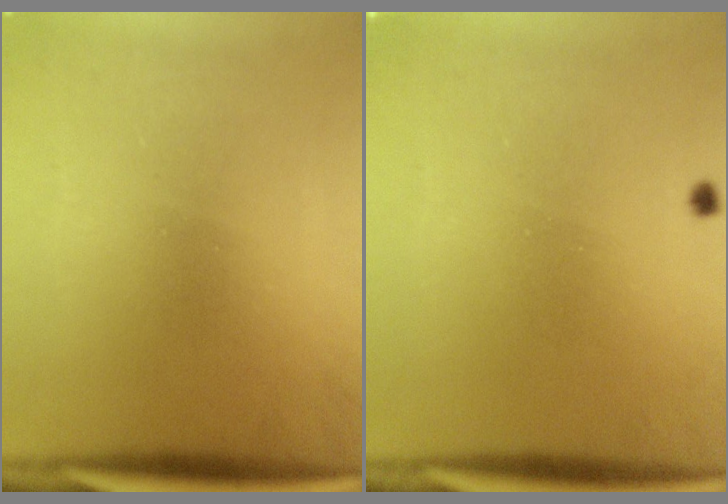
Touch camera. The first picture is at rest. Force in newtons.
{"total": 0.5}